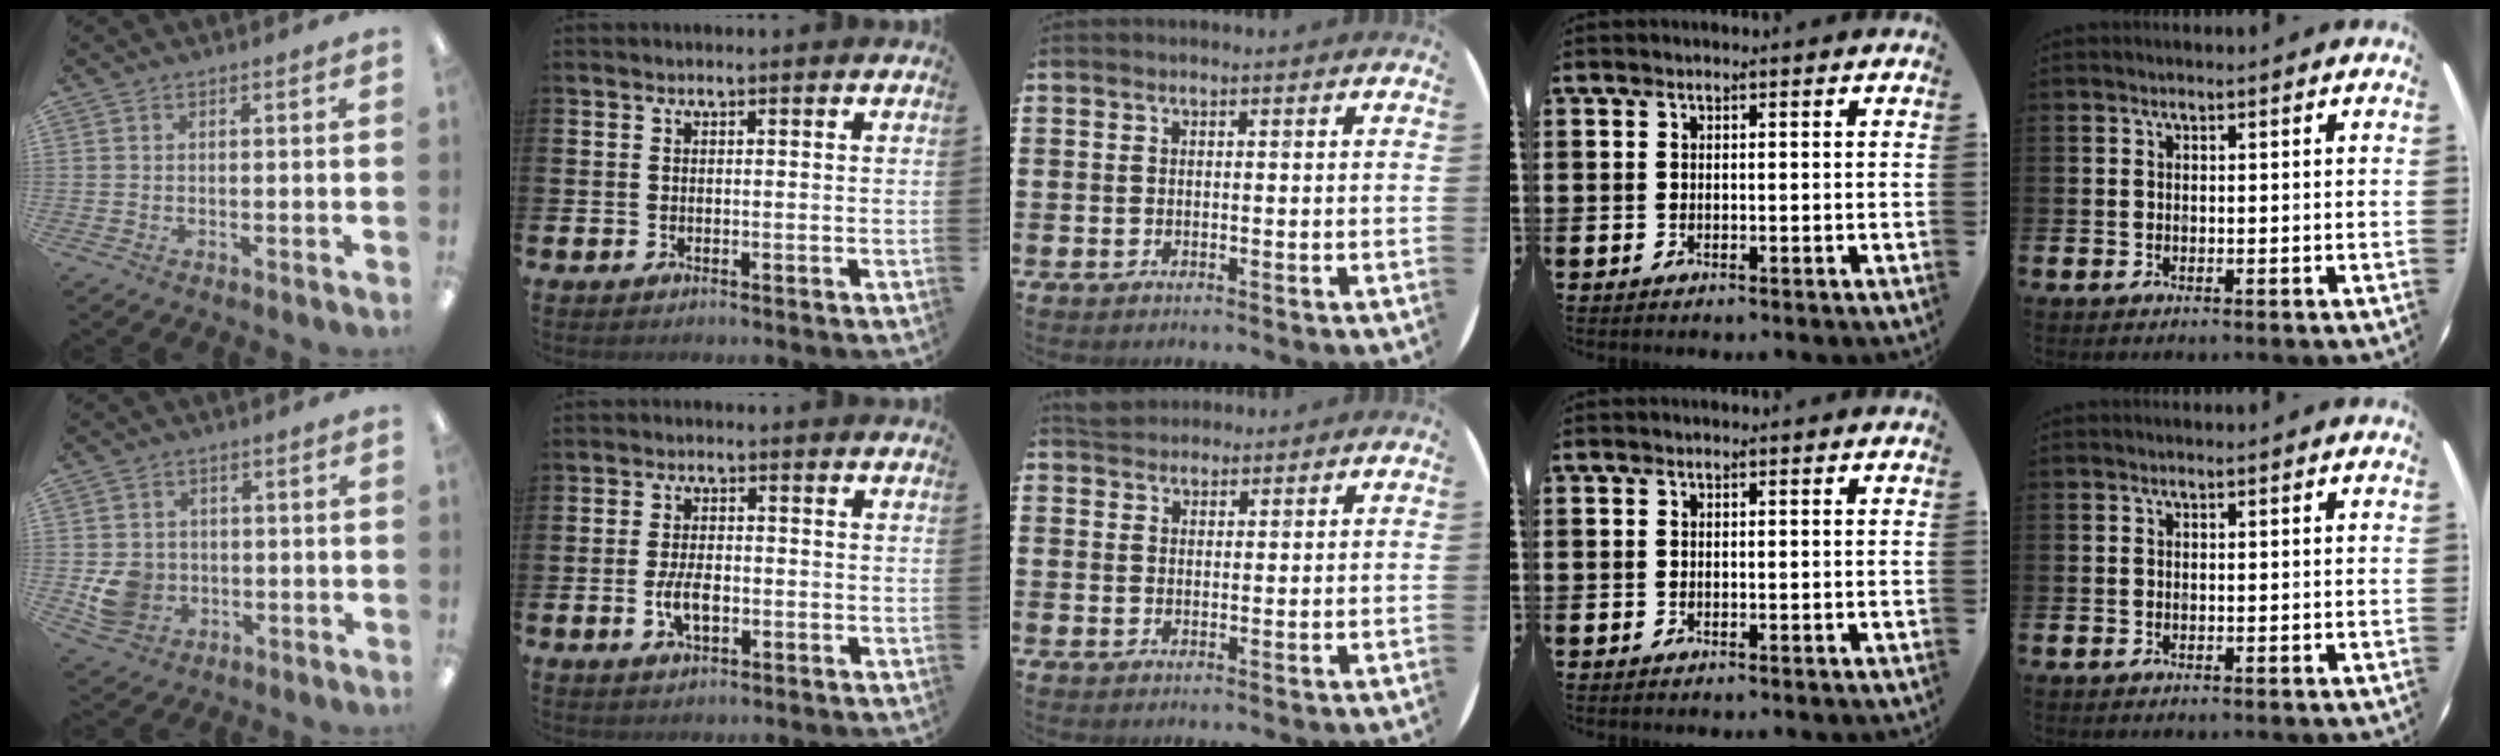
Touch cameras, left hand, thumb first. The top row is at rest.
{"thumb": {"total": 7.3, "force": [-1.1, 6.9, 2.4], "torque": [-0.038, 0.010, -0.013]}, "index": {"total": 4.1, "force": [-0.9, 2.1, 3.4], "torque": [-0.053, 0.001, -0.016]}, "middle": {"total": 2.8, "force": [2.6, 0.8, -0.1], "torque": [0.004, -0.002, 0.050]}}